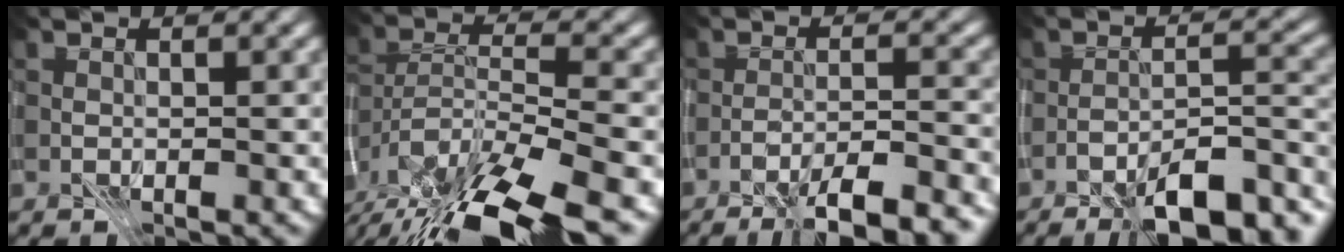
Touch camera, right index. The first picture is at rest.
{"total": 13.2, "force": [-10.2, 3.9, 7.3], "torque": [-0.145, -0.016, -0.156]}
{"total": 8.0, "force": [-6.1, 1.5, 4.9], "torque": [-0.071, 0.000, -0.084]}
{"total": 11.1, "force": [-8.2, 2.9, 6.9], "torque": [-0.091, 0.010, -0.115]}